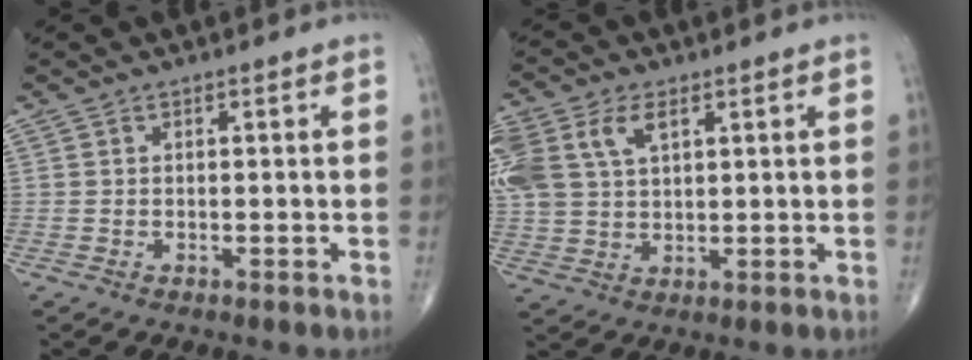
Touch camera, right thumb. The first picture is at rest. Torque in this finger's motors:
{"motor_torque": [0.22, 0.28, 1.05, 0.44, 0.11]}